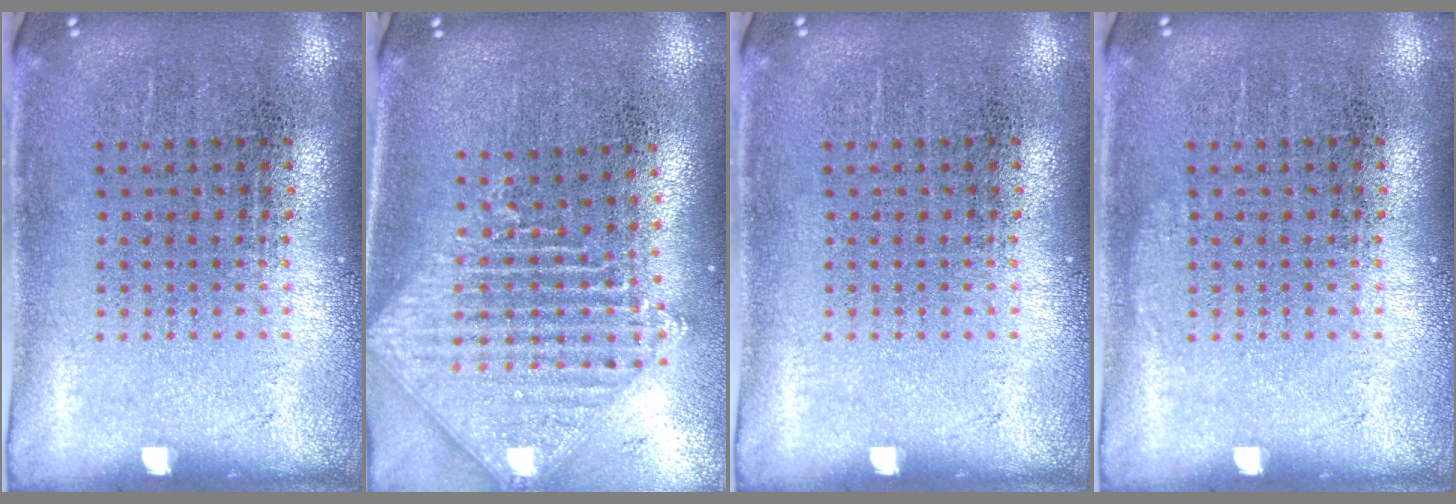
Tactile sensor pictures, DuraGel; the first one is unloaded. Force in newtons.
{"total": 2.0, "press": 1.7, "slide": 1.2}
{"total": 0.0}
{"total": 0.5, "press": 0.5, "slide": 0.1}